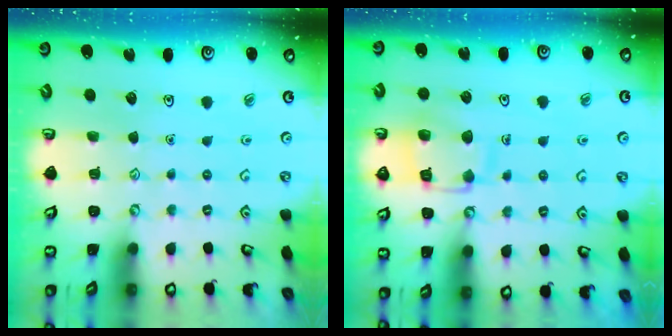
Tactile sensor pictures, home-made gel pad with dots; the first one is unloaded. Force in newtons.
{"total": 11.9, "press": 11.8, "slide": 1.3}